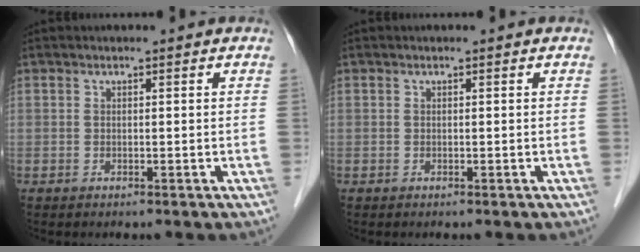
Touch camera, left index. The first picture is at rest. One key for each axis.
{"total": 0.0}